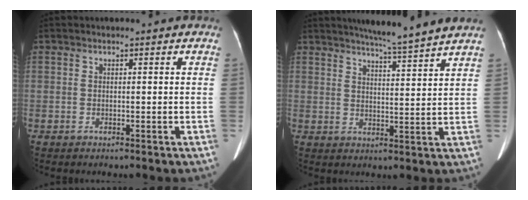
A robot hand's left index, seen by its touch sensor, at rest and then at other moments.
{"total": 8.8, "force": [7.9, -1.3, 3.7], "torque": [-0.062, -0.005, 0.109]}